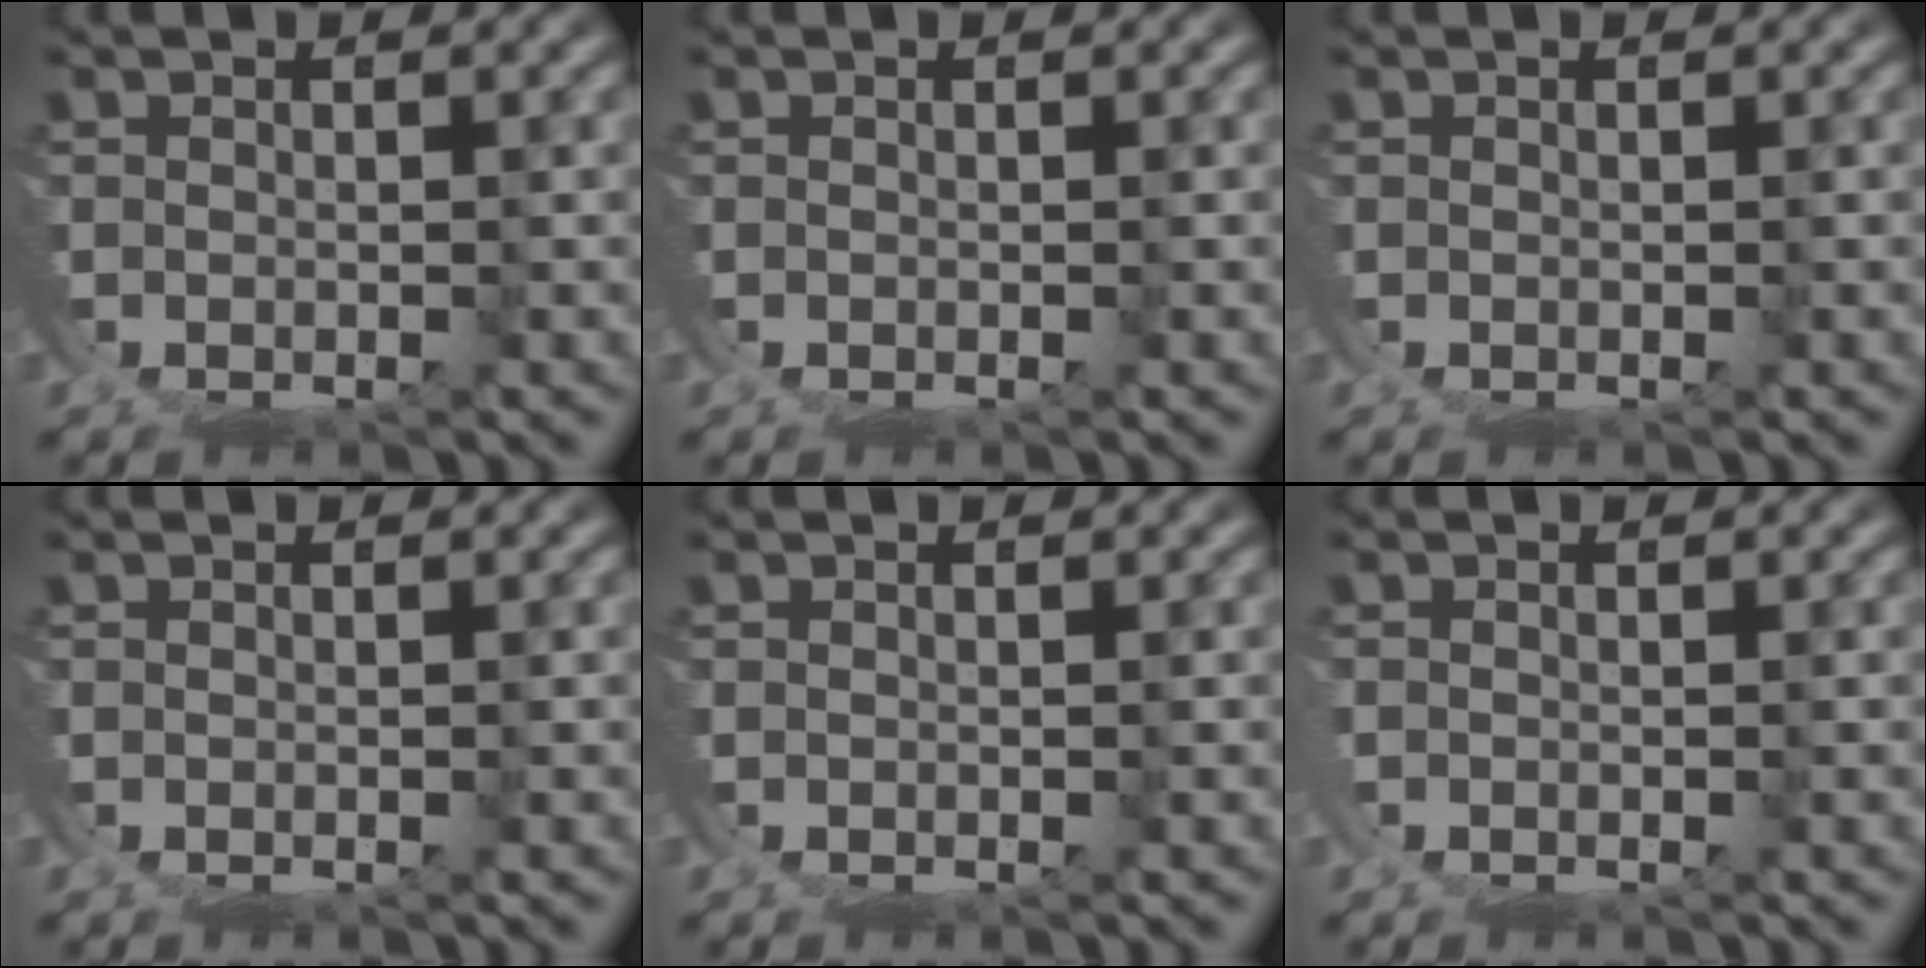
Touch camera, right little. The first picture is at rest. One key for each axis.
{"total": 0.0}
{"total": 0.0}
{"total": 0.0}
{"total": 0.0}
{"total": 0.9, "fx": -0.1, "fy": 0.8, "fz": 0.4, "tx": -0.013, "ty": 0.001, "tz": -0.004}